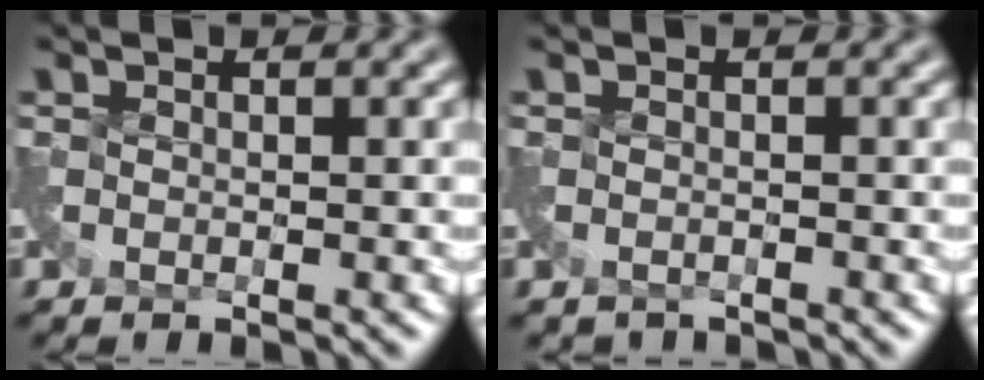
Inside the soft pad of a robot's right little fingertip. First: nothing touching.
{"total": 1.2, "force": [-1.1, 0.5, 0.1], "torque": [-0.002, -0.014, -0.026]}